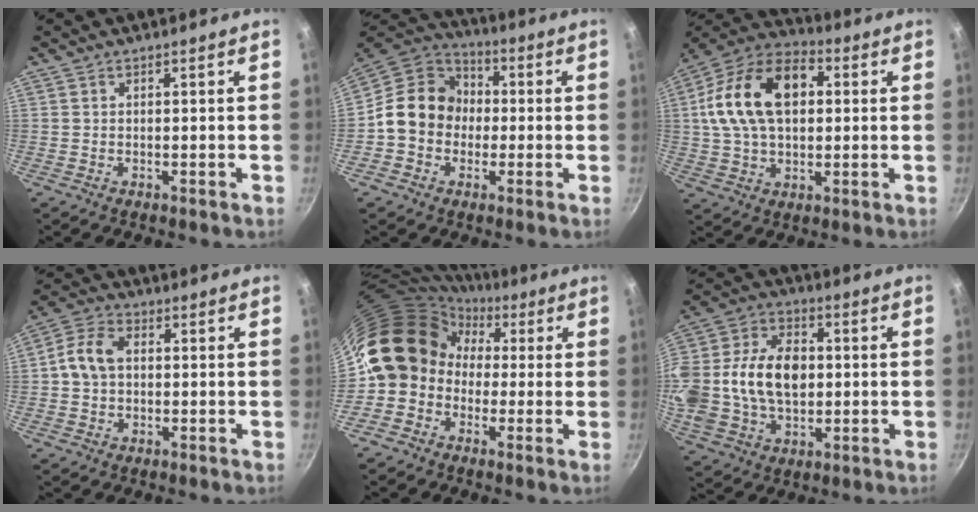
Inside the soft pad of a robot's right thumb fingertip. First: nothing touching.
{"total": 13.8, "force": [-0.9, 11.9, 6.8], "torque": [-0.076, 0.037, -0.037]}
{"total": 18.2, "force": [3.1, 11.4, 13.8], "torque": [-0.227, 0.026, 0.040]}
{"total": 7.3, "force": [0.3, 5.4, 5.0], "torque": [-0.090, 0.019, -0.006]}
{"total": 14.1, "force": [-0.2, 12.5, 6.6], "torque": [-0.076, 0.049, -0.026]}
{"total": 23.1, "force": [0.7, 16.2, 16.4], "torque": [-0.323, 0.029, 0.012]}